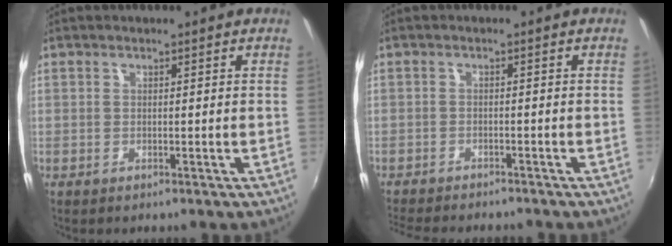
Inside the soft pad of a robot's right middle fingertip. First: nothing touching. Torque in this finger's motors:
{"motor_torque": [0.84, -1.03, 0.10, 0.03]}